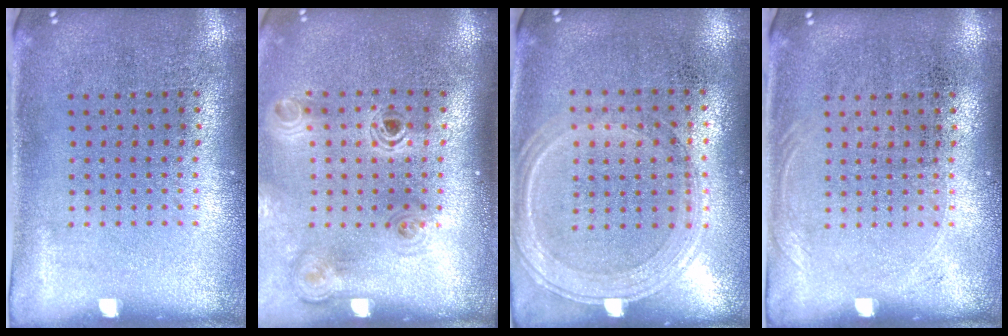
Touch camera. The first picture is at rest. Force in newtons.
{"total": 1.2, "press": 1.2, "slide": 0.3}
{"total": 0.7, "press": 0.7, "slide": 0.2}
{"total": 0.7, "press": 0.6, "slide": 0.2}